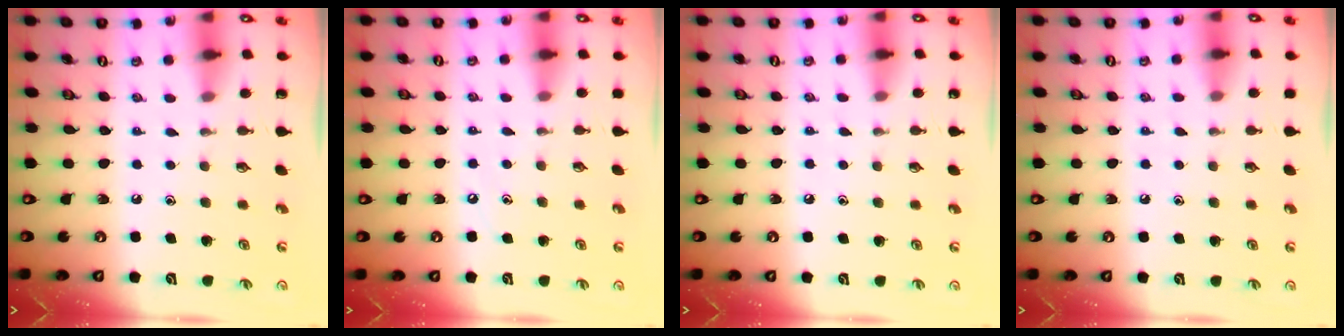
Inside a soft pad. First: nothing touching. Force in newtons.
{"total": 2.7, "press": 2.7, "slide": 0.5}
{"total": 5.0, "press": 5.0, "slide": 0.6}
{"total": 3.7, "press": 3.7, "slide": 0.5}